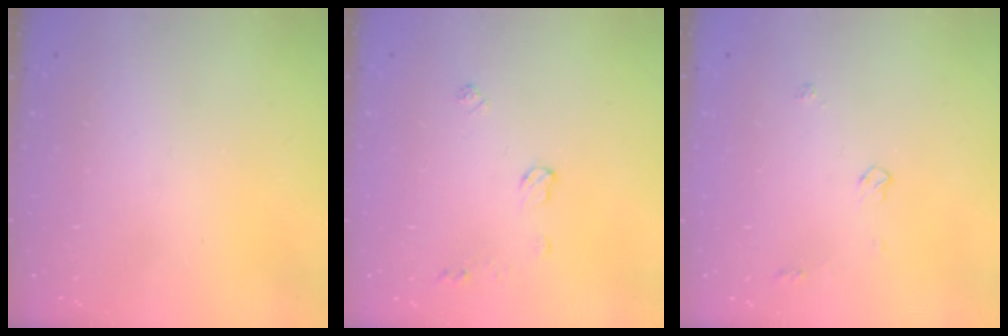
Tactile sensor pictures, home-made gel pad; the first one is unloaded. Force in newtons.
{"total": 5.2, "press": 5.2, "slide": 0.3}
{"total": 4.0, "press": 3.9, "slide": 0.6}